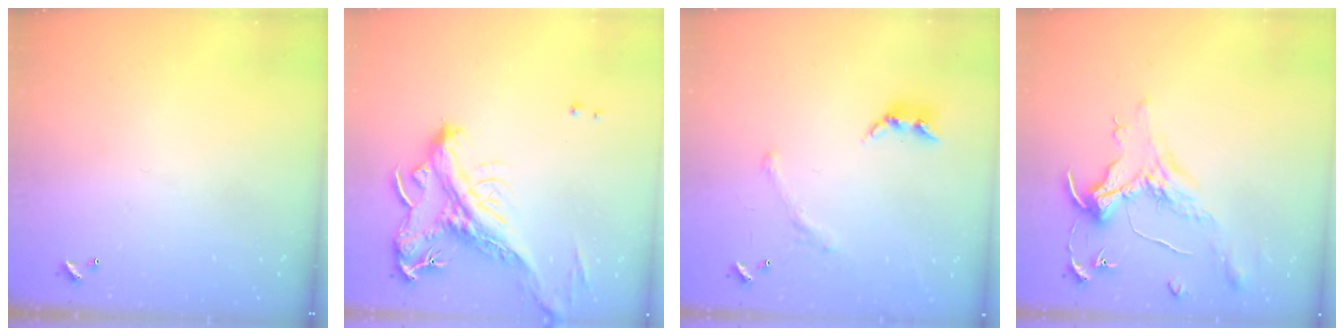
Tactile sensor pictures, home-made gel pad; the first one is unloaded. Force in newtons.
{"total": 4.7, "press": 4.5, "slide": 1.3}
{"total": 1.6, "press": 1.1, "slide": 1.1}
{"total": 1.6, "press": 1.4, "slide": 0.7}